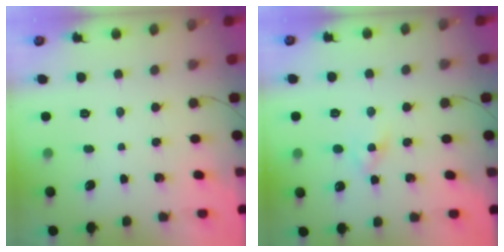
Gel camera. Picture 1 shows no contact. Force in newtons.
{"total": 2.6, "press": 2.4, "slide": 1.1}